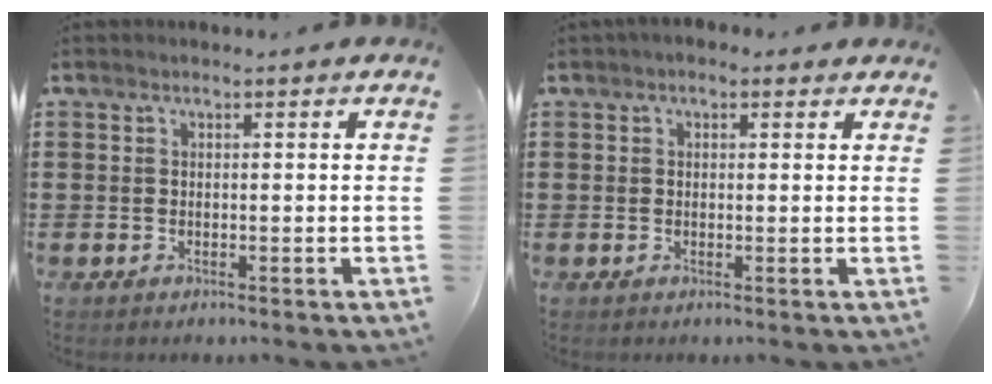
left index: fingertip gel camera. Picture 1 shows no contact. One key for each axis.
{"total": 1.3, "fx": 0.6, "fy": 0.9, "fz": 0.7, "tx": -0.016, "ty": 0.008, "tz": 0.011}